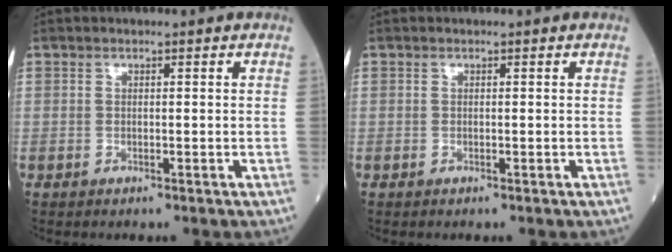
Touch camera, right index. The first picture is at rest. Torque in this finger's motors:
{"motor_torque": [0.00, 0.00, 0.00, 0.00]}